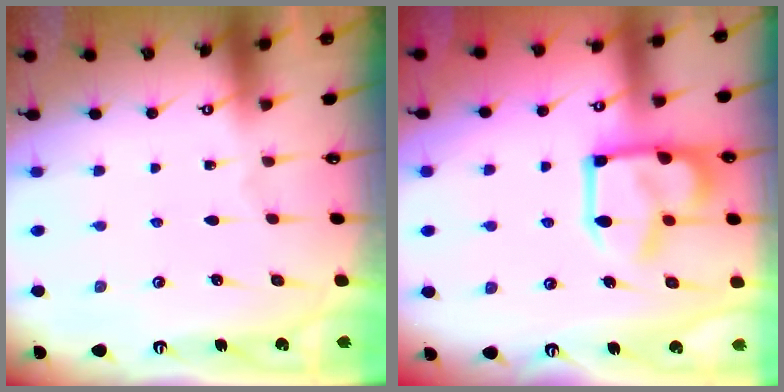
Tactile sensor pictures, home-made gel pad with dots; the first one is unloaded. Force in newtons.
{"total": 12.6, "press": 12.5, "slide": 2.1}